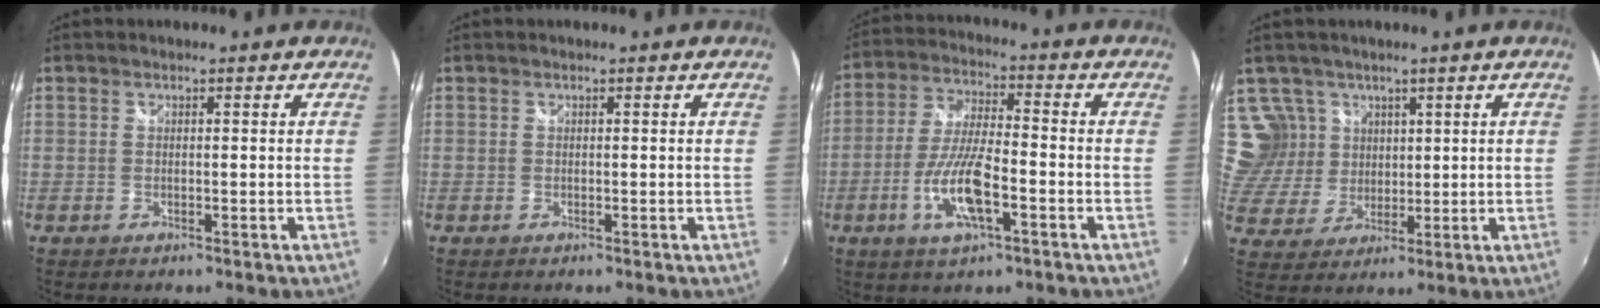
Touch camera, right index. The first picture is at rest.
{"total": 0.0}
{"total": 11.4, "force": [-4.3, 3.0, 10.1], "torque": [-0.211, -0.005, -0.084]}
{"total": 9.6, "force": [5.2, 7.8, 1.9], "torque": [-0.046, 0.019, 0.120]}